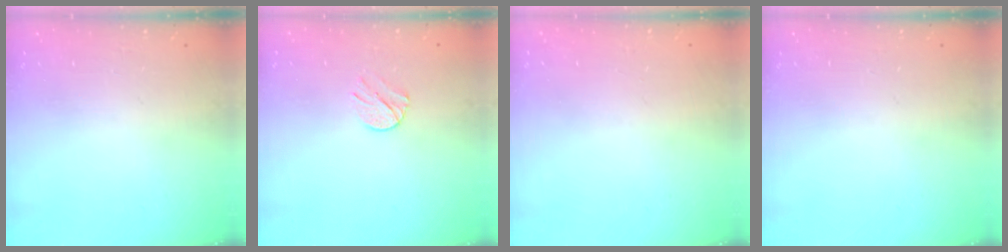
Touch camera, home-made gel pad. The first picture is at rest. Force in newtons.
{"total": 5.8, "press": 5.7, "slide": 1.0}
{"total": 0.7, "press": 0.7, "slide": 0.1}
{"total": 0.0}